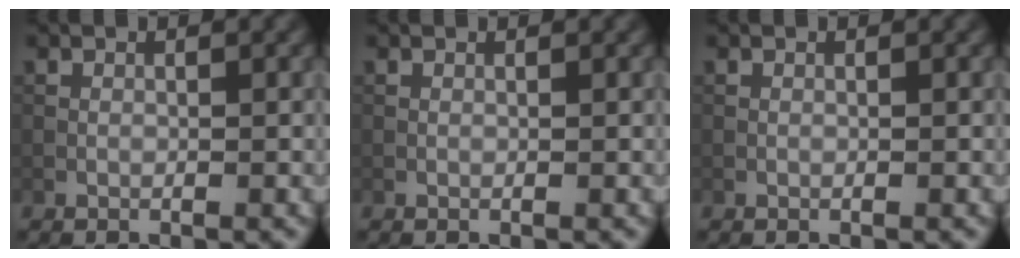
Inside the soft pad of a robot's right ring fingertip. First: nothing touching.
{"total": 0.5, "force": [0.5, 0.0, 0.1], "torque": [-0.003, 0.001, 0.004]}
{"total": 0.0}